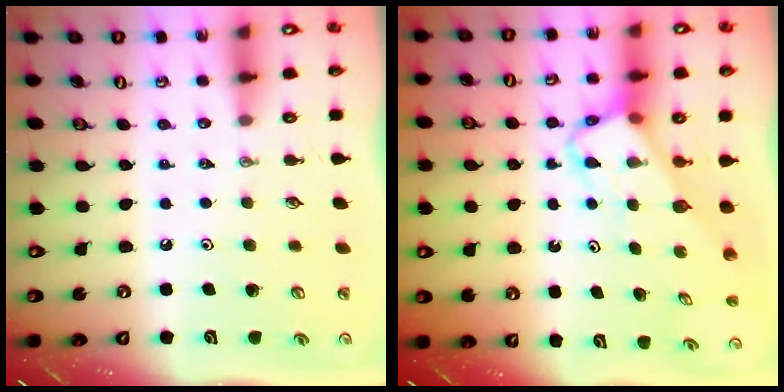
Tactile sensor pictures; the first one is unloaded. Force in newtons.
{"total": 4.0, "press": 4.0, "slide": 0.2}